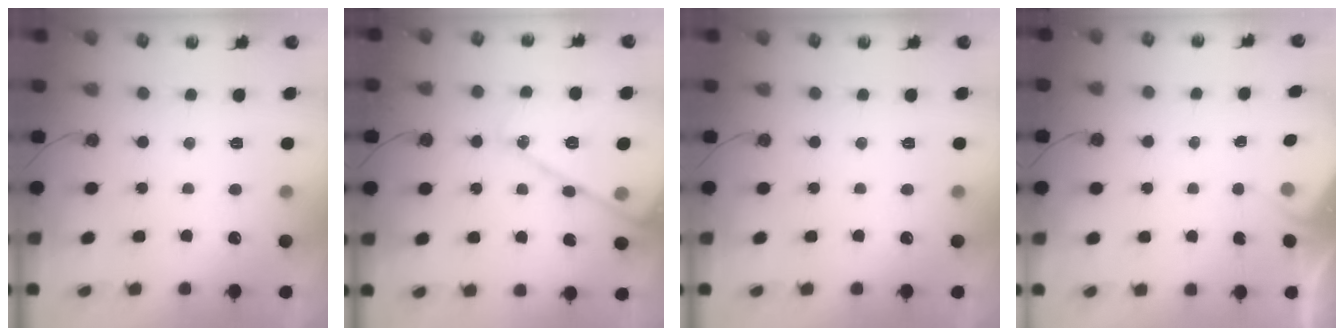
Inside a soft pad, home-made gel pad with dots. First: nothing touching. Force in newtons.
{"total": 15.7, "press": 15.6, "slide": 1.7}
{"total": 0.0}
{"total": 2.0, "press": 1.9, "slide": 0.4}